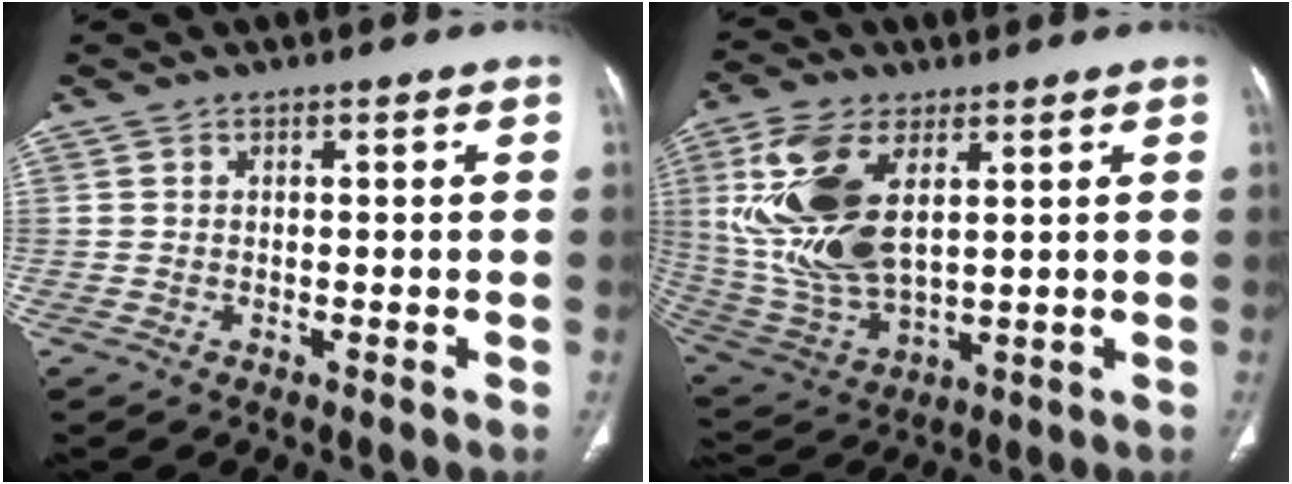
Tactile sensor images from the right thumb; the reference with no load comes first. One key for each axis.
{"total": 18.2, "fx": 4.8, "fy": 9.5, "fz": 14.7, "tx": -0.309, "ty": -0.018, "tz": 0.103}